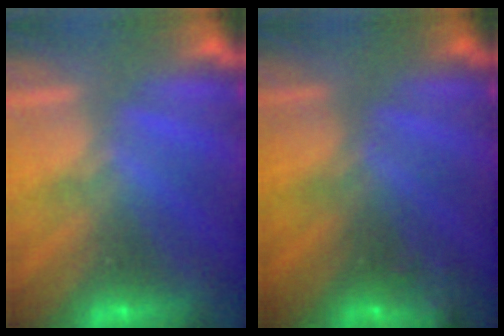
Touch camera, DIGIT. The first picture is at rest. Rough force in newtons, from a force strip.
{"total": 9.1}